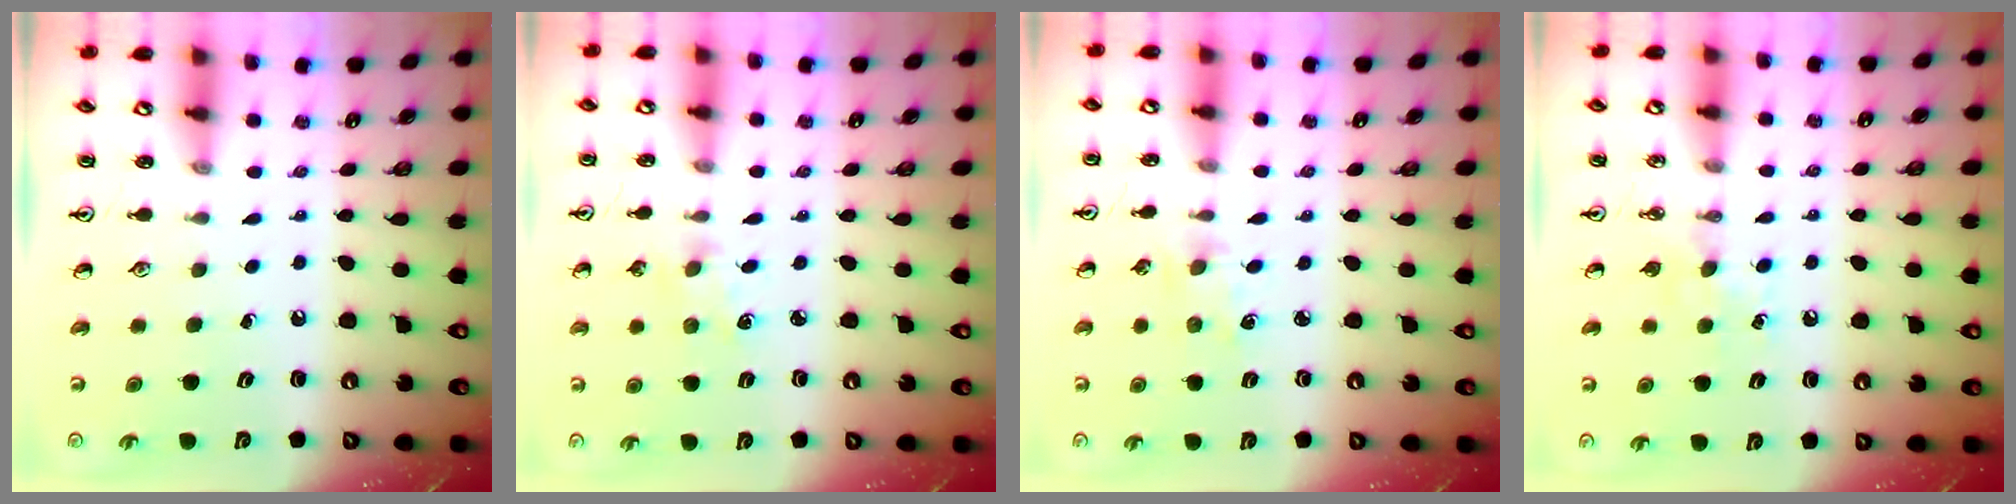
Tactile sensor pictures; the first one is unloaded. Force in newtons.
{"total": 2.1, "press": 2.1, "slide": 0.3}
{"total": 2.5, "press": 2.4, "slide": 0.3}
{"total": 5.1, "press": 5.0, "slide": 0.7}